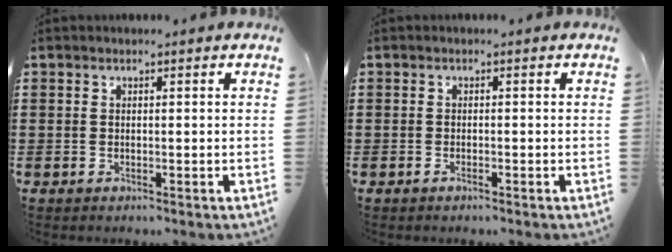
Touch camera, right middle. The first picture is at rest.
{"total": 0.7, "force": [-0.4, 0.1, 0.5], "torque": [-0.012, -0.004, -0.007]}